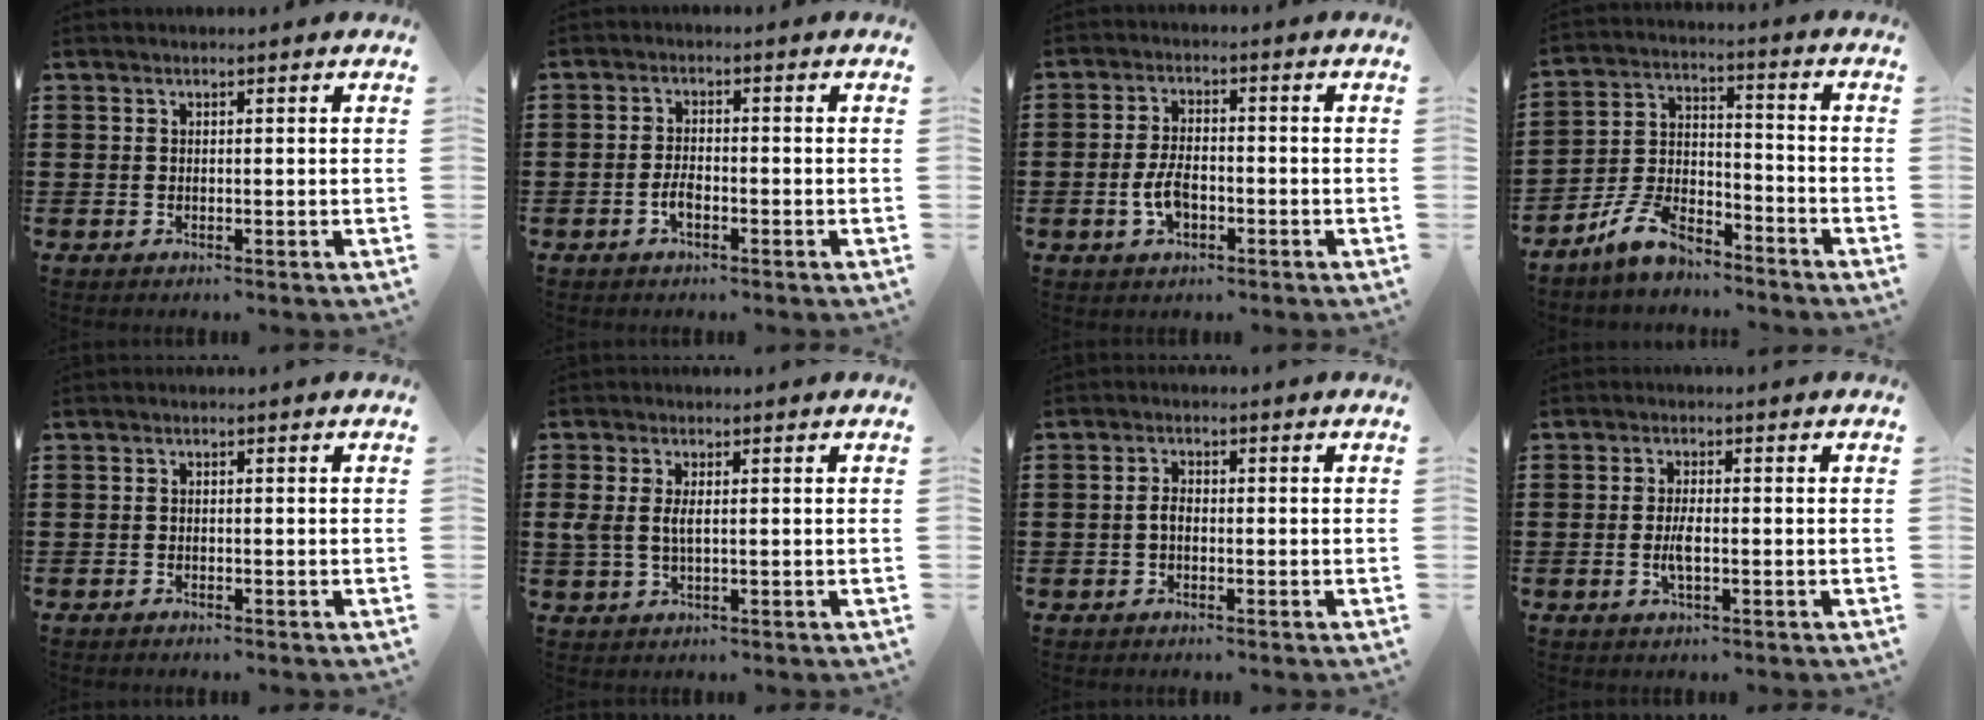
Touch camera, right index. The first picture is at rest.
{"total": 2.3, "force": [-1.2, 0.9, 1.8], "torque": [-0.047, -0.002, -0.026]}
{"total": 4.6, "force": [-1.4, 2.4, 3.7], "torque": [-0.082, 0.002, -0.030]}
{"total": 8.5, "force": [-7.2, 2.8, 3.5], "torque": [-0.086, 0.017, -0.142]}
{"total": 0.6, "force": [-0.6, 0.0, 0.0], "torque": [-0.002, -0.002, -0.013]}
{"total": 2.9, "force": [0.3, 1.2, 2.6], "torque": [-0.074, -0.002, -0.003]}
{"total": 1.9, "force": [-0.5, 1.0, 1.5], "torque": [-0.038, 0.000, -0.012]}
{"total": 3.0, "force": [-0.6, 0.9, 2.8], "torque": [-0.063, -0.004, -0.016]}